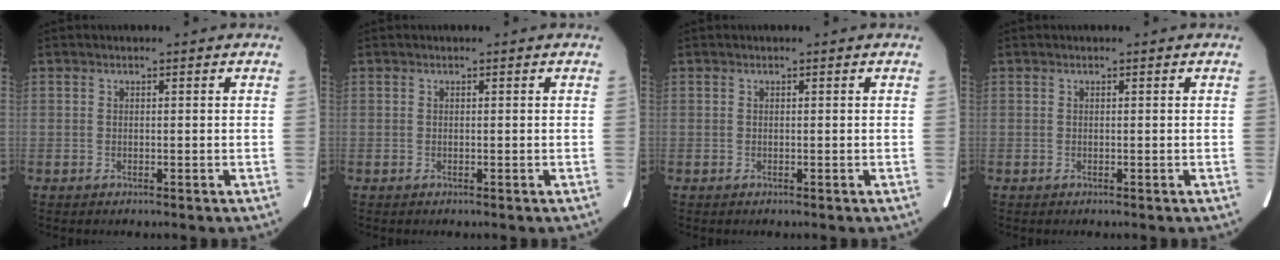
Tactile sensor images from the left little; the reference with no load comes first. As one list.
[{"total": 0.0}, {"total": 0.0}, {"total": 0.0}]